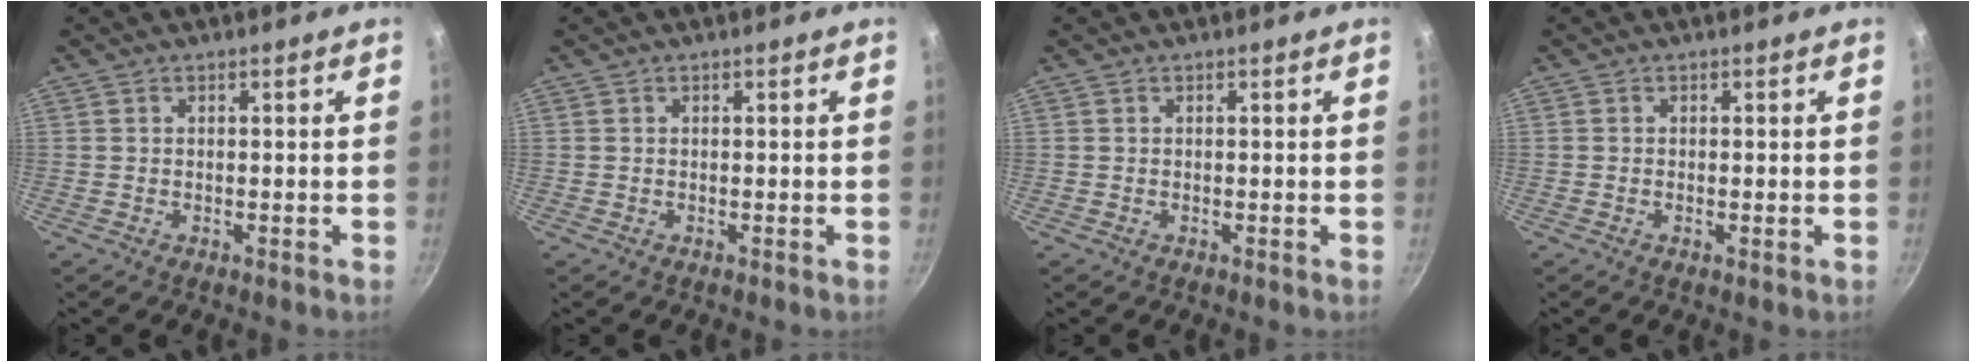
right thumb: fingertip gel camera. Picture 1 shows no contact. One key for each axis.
{"total": 0.0}
{"total": 0.0}
{"total": 0.7, "fx": -0.1, "fy": 0.2, "fz": 0.7, "tx": -0.013, "ty": -0.001, "tz": -0.003}